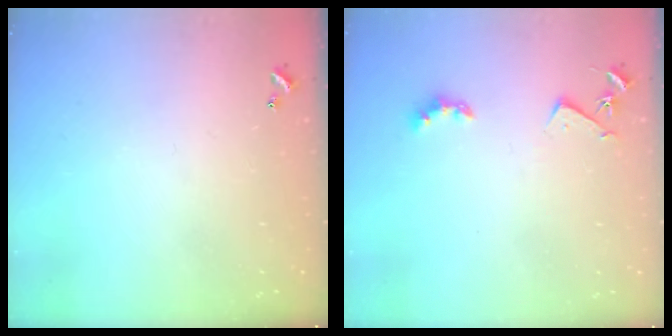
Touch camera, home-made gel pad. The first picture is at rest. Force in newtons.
{"total": 3.1, "press": 3.0, "slide": 0.5}